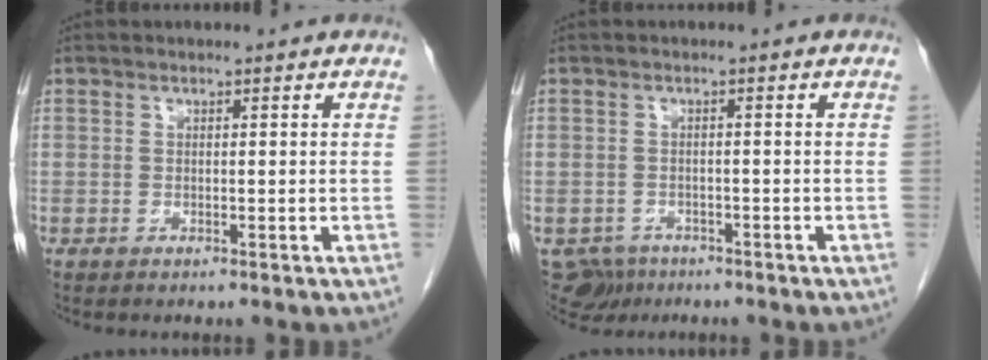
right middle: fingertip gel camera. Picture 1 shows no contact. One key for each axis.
{"total": 4.4, "fx": -3.1, "fy": 3.0, "fz": 0.5, "tx": -0.004, "ty": 0.001, "tz": -0.048}